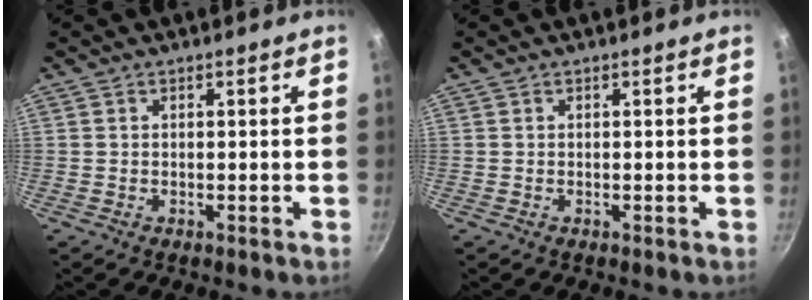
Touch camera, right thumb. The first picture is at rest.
{"total": 0.0}